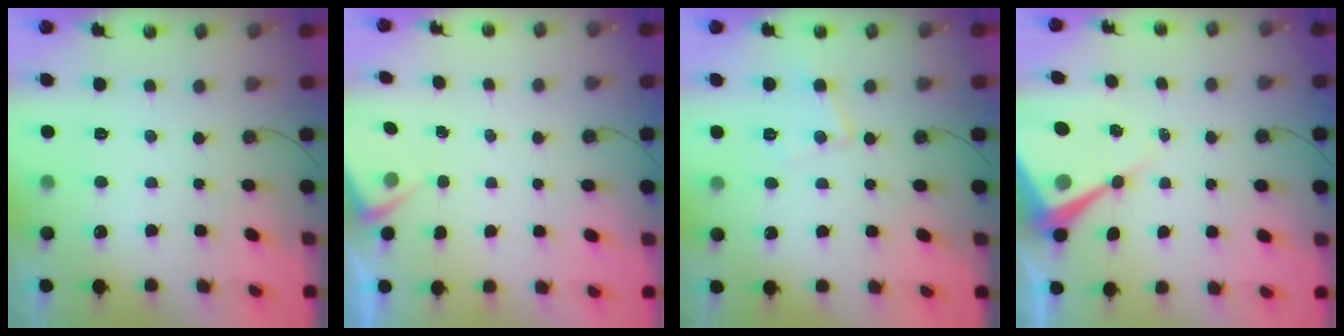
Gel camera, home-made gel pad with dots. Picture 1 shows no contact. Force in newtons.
{"total": 2.4, "press": 2.4, "slide": 0.4}
{"total": 6.8, "press": 6.8, "slide": 0.4}
{"total": 10.1, "press": 10.1, "slide": 0.8}